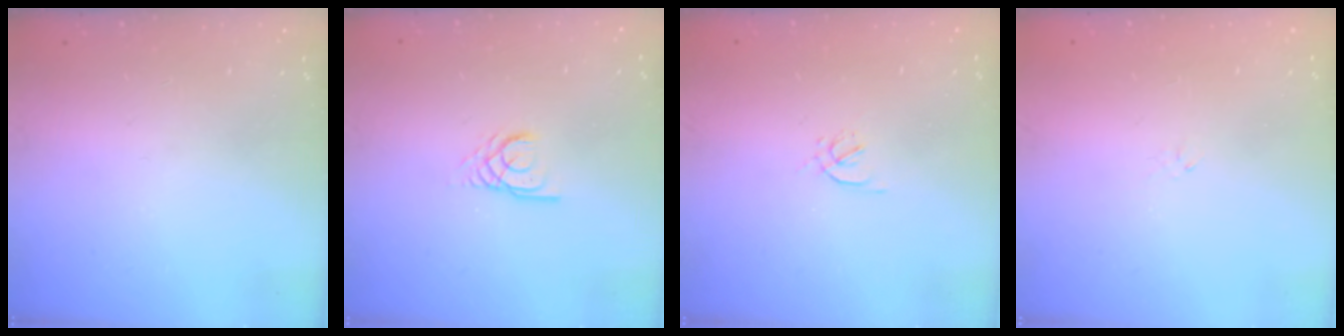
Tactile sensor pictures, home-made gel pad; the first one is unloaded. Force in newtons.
{"total": 2.8, "press": 2.8, "slide": 0.1}
{"total": 1.6, "press": 1.6, "slide": 0.4}
{"total": 1.2, "press": 1.2, "slide": 0.4}